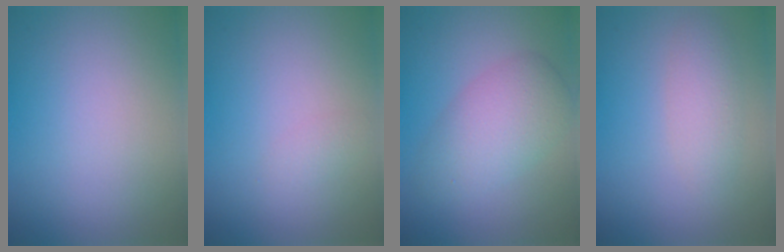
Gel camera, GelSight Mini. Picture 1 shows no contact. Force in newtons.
{"total": 0.8, "press": 0.8, "slide": 0.0}
{"total": 4.6, "press": 4.6, "slide": 0.1}
{"total": 2.1, "press": 2.1, "slide": 0.1}